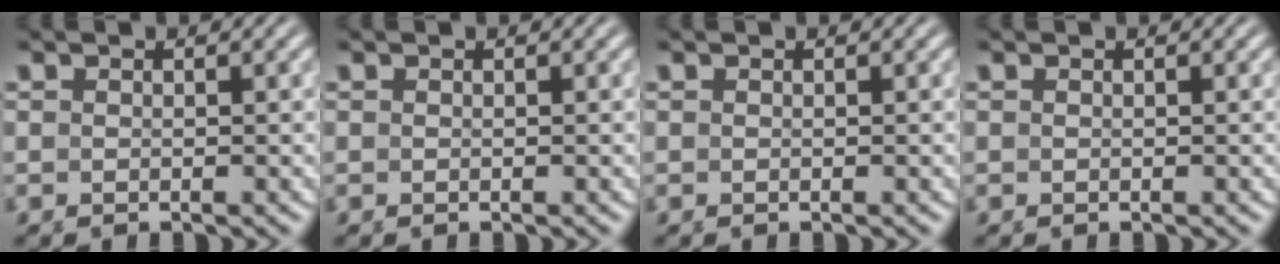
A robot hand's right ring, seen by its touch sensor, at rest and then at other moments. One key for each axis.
{"total": 0.0}
{"total": 0.0}
{"total": 0.0}